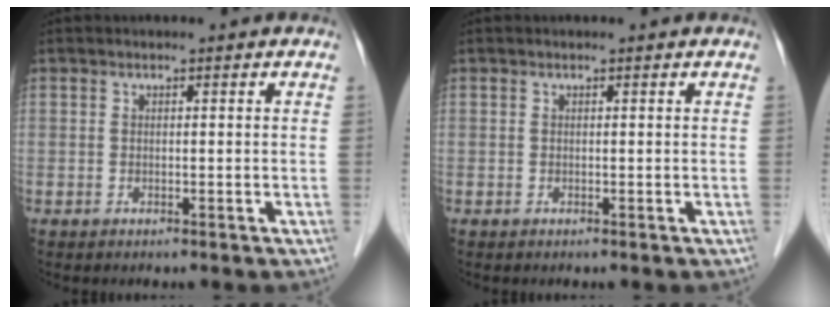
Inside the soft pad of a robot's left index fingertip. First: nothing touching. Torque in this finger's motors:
{"motor_torque": [0.30, 0.40, 0.04, 0.01]}